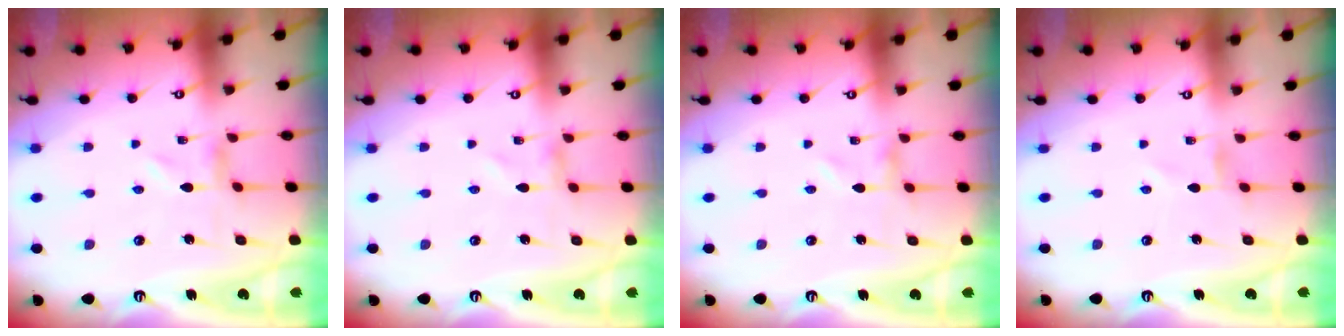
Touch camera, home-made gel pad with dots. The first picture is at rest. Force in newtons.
{"total": 0.0}
{"total": 0.0}
{"total": 0.8, "press": 0.8, "slide": 0.2}